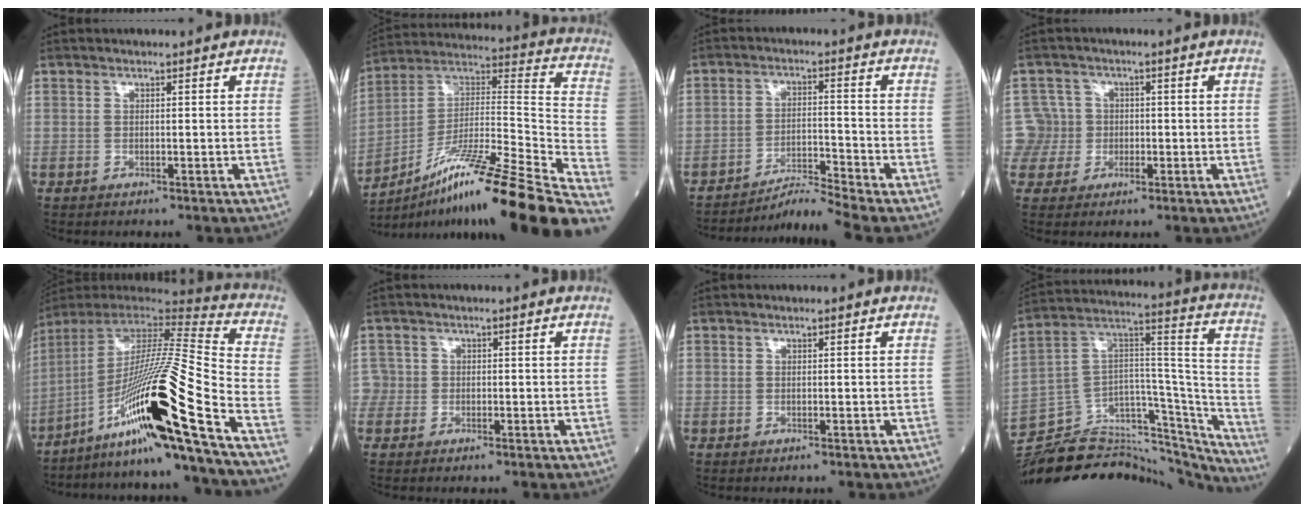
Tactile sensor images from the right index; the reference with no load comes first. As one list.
[{"total": 27.9, "force": [-19.8, 0.1, 19.7], "torque": [-0.245, 0.002, -0.336]}, {"total": 5.6, "force": [-4.9, -2.6, 0.5], "torque": [-0.019, -0.012, -0.090]}, {"total": 5.0, "force": [-0.3, 4.9, -0.6], "torque": [0.024, 0.017, -0.006]}, {"total": 23.0, "force": [-12.4, -1.7, 19.2], "torque": [-0.337, -0.025, -0.224]}, {"total": 1.9, "force": [-0.4, 1.8, -0.3], "torque": [0.019, 0.007, -0.012]}, {"total": 0.0}, {"total": 34.1, "force": [-31.5, 6.4, 11.4], "torque": [-0.137, 0.007, -0.459]}]